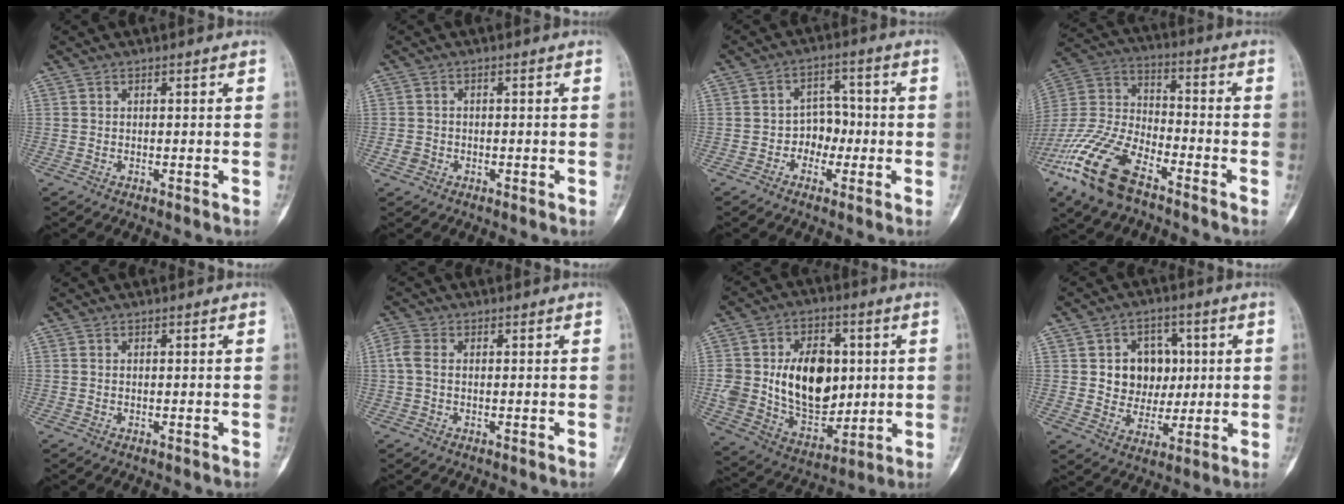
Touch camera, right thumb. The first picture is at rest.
{"total": 2.1, "force": [-0.8, 1.8, 0.7], "torque": [-0.002, 0.009, -0.016]}
{"total": 5.9, "force": [-1.7, 4.8, 3.0], "torque": [-0.003, 0.030, -0.038]}
{"total": 18.1, "force": [-11.1, 8.2, 11.8], "torque": [-0.244, 0.042, -0.220]}
{"total": 0.0}
{"total": 3.4, "force": [0.1, 2.4, 2.4], "torque": [-0.061, 0.005, -0.006]}
{"total": 20.3, "force": [1.9, 14.1, 14.5], "torque": [-0.199, -0.006, 0.052]}
{"total": 10.7, "force": [1.7, 9.1, 5.4], "torque": [-0.022, 0.001, 0.034]}